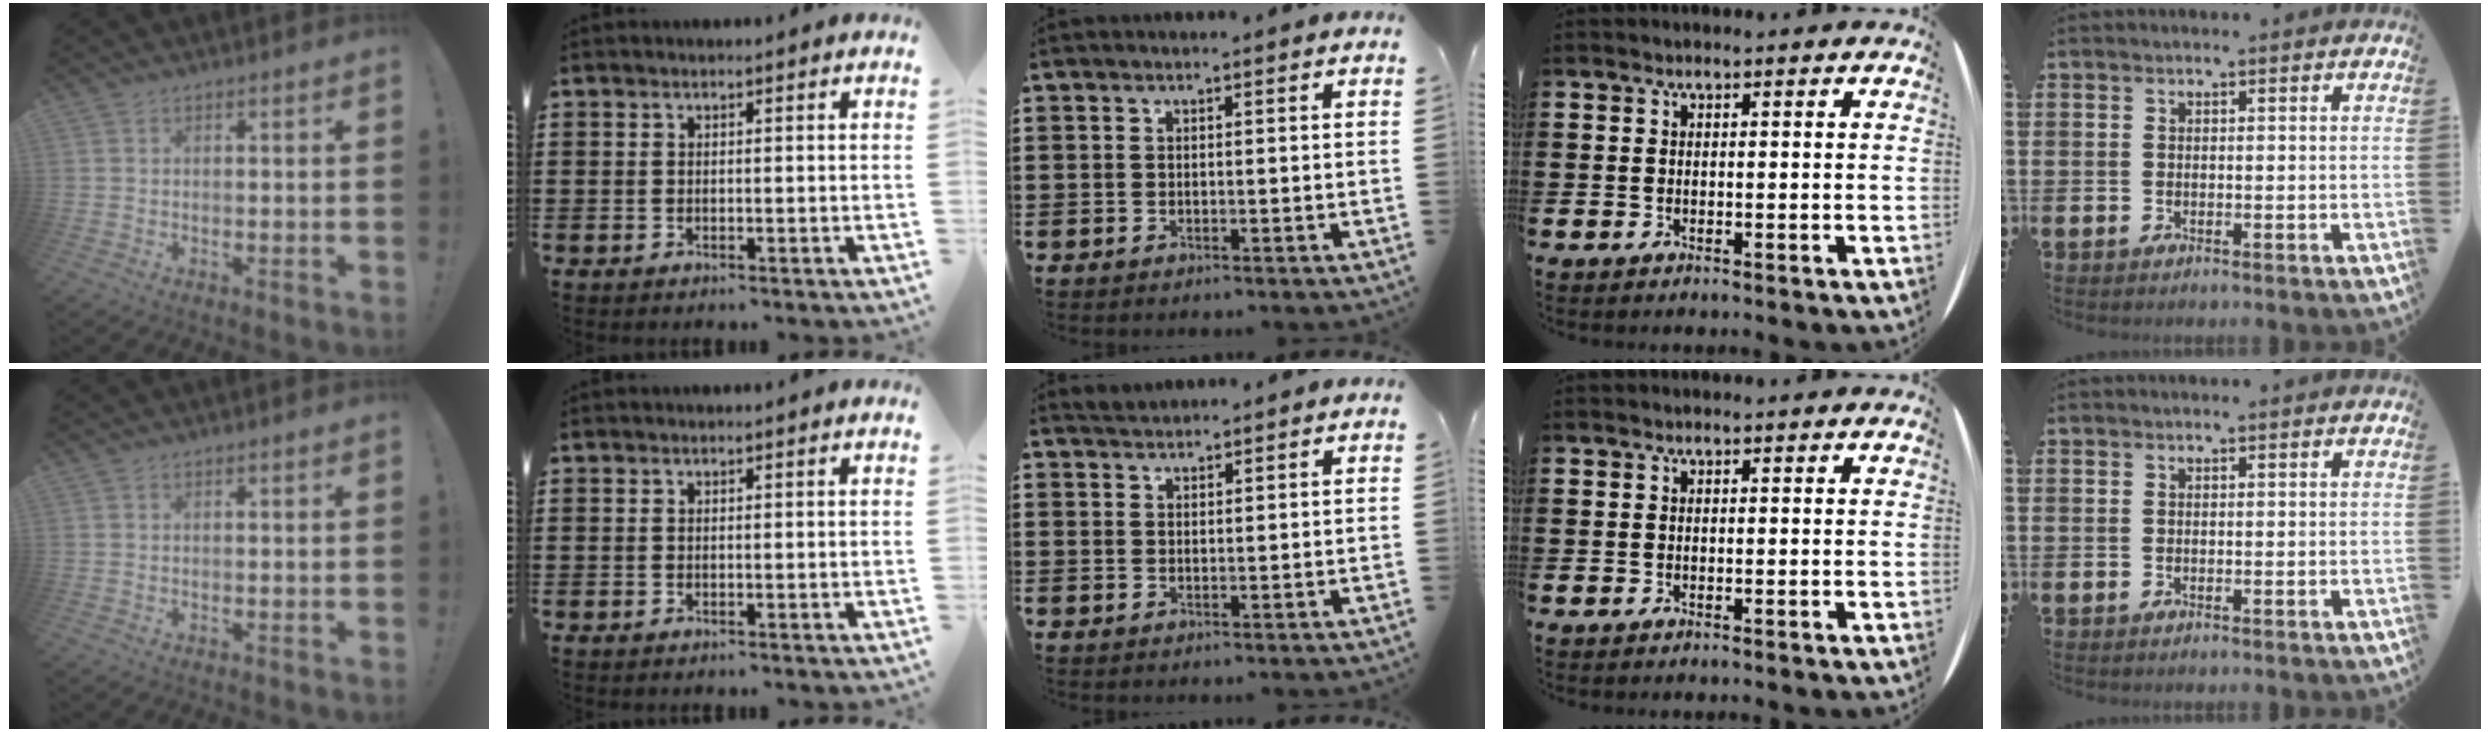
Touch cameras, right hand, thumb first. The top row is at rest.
{"middle": {"total": 1.0, "force": [1.0, 0.1, -0.1], "torque": [-0.001, 0.004, 0.020]}}